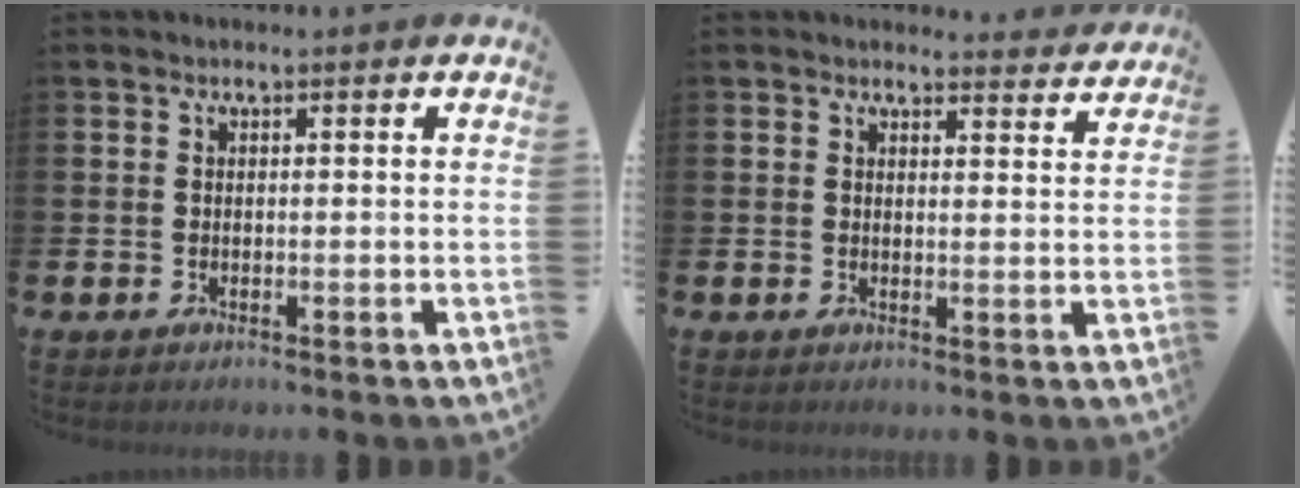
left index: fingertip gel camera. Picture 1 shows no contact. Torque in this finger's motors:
{"motor_torque": [0.61, -0.97, 0.11, -0.02]}